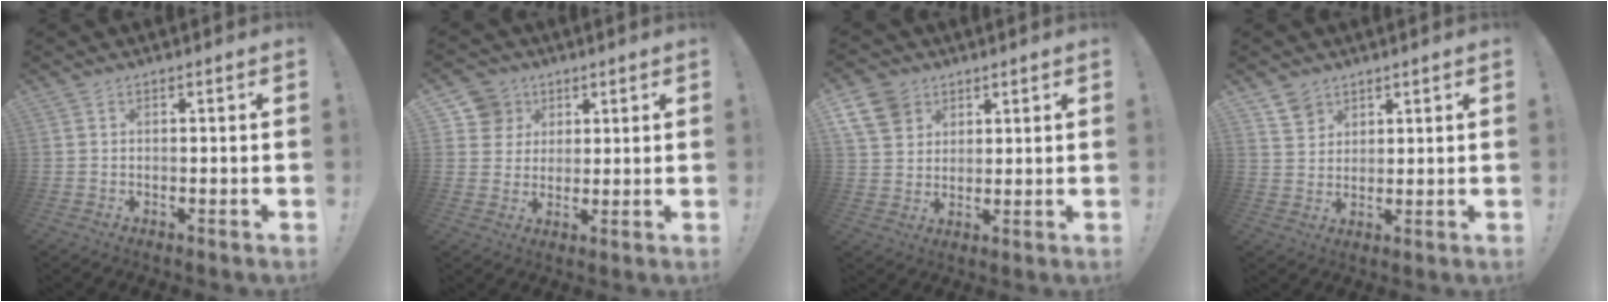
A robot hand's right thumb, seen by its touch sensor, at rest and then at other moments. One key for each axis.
{"total": 8.8, "fx": 3.9, "fy": 7.7, "fz": 1.4, "tx": -0.022, "ty": -0.023, "tz": 0.080}
{"total": 10.0, "fx": 5.4, "fy": 7.6, "fz": 3.7, "tx": -0.073, "ty": -0.024, "tz": 0.108}
{"total": 5.5, "fx": 3.8, "fy": 3.8, "fz": 1.1, "tx": -0.012, "ty": -0.020, "tz": 0.072}